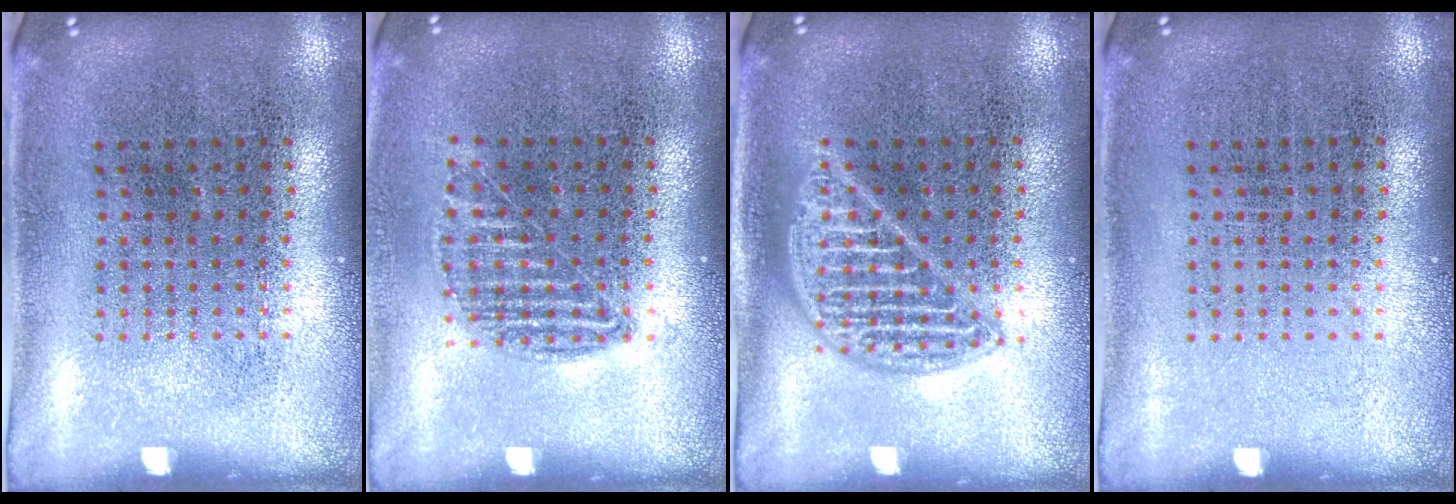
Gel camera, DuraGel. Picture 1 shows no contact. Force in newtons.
{"total": 0.9, "press": 0.9, "slide": 0.4}
{"total": 1.9, "press": 1.9, "slide": 0.3}
{"total": 0.0}